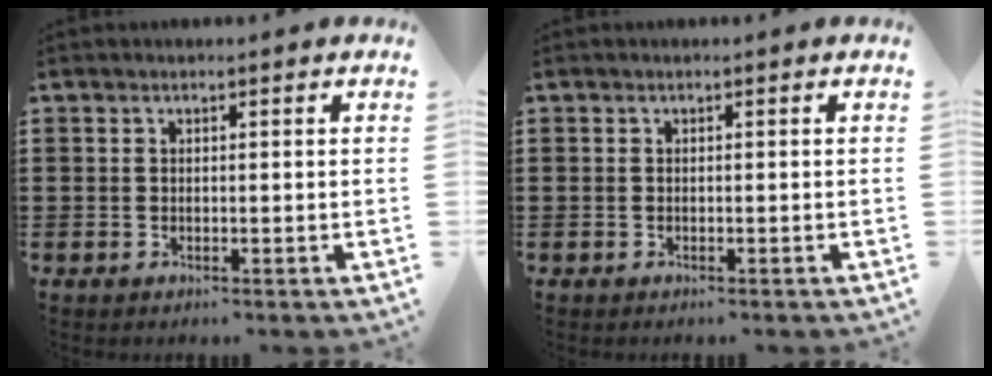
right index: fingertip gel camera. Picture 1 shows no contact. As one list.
[{"total": 0.0}]